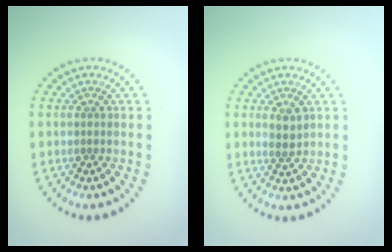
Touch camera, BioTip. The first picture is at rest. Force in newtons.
{"total": 1.4, "press": 1.2, "slide": 0.6}